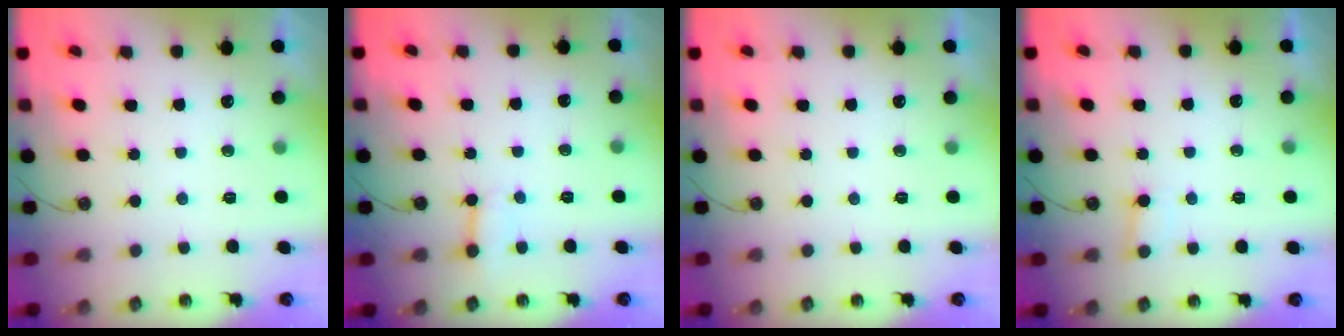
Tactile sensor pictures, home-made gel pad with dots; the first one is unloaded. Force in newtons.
{"total": 3.9, "press": 3.9, "slide": 0.3}
{"total": 0.0}
{"total": 4.1, "press": 4.1, "slide": 0.3}